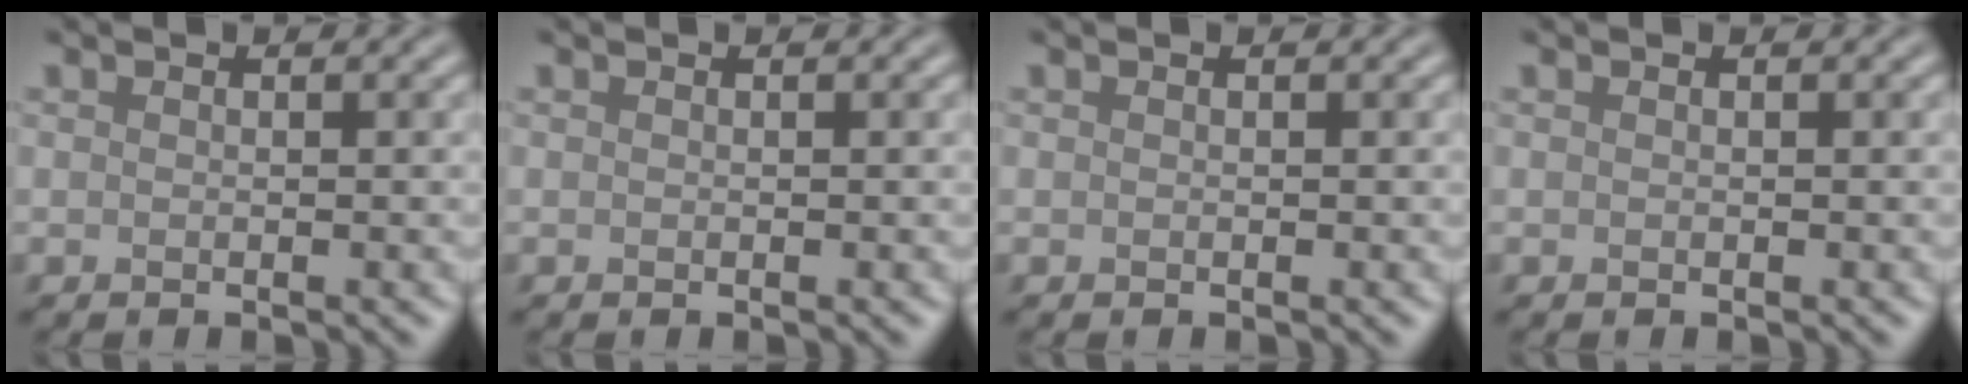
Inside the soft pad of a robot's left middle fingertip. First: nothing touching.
{"total": 0.0}
{"total": 0.0}
{"total": 0.0}